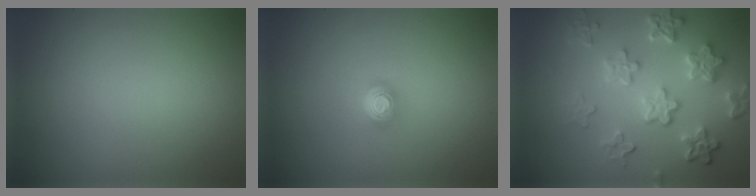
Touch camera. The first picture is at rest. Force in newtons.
{"total": 2.1, "press": 1.4, "slide": 1.6}
{"total": 5.9, "press": 4.4, "slide": 3.9}